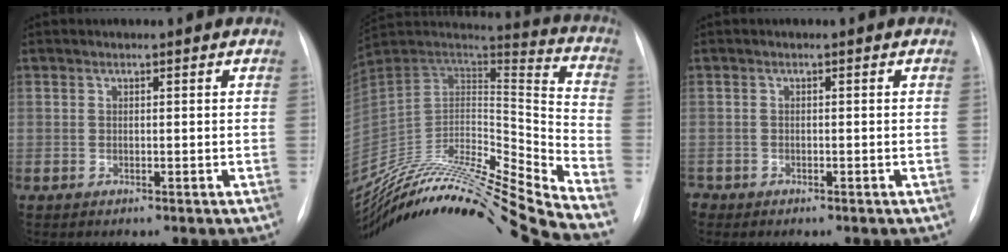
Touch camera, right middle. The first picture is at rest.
{"total": 30.0, "force": [-26.6, -0.2, 14.0], "torque": [-0.217, -0.017, -0.429]}
{"total": 1.3, "force": [-0.9, 0.9, 0.1], "torque": [0.000, 0.002, -0.015]}